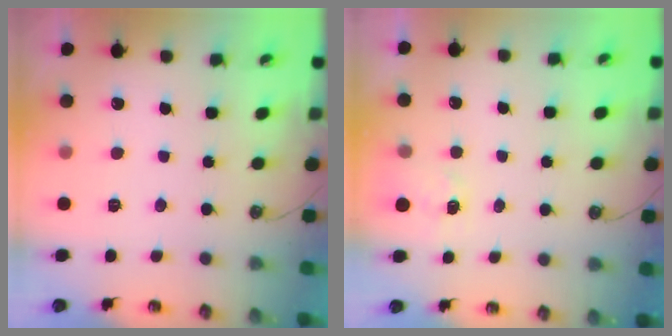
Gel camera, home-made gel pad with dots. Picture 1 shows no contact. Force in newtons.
{"total": 1.8, "press": 1.8, "slide": 0.3}